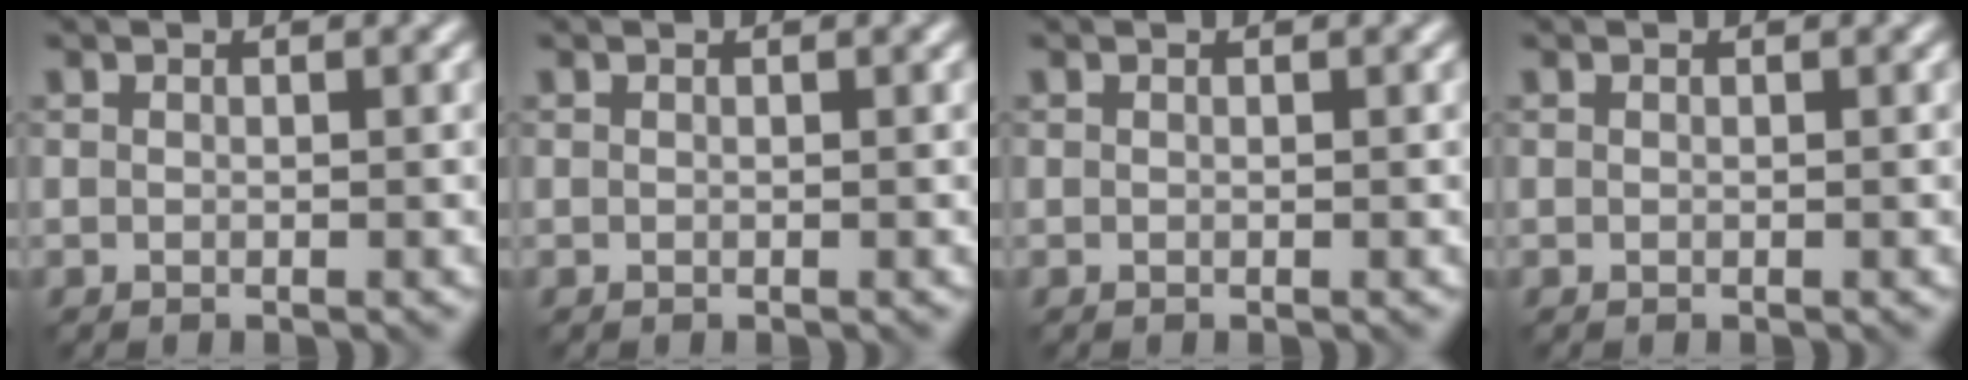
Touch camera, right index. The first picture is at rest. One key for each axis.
{"total": 0.0}
{"total": 0.0}
{"total": 0.0}